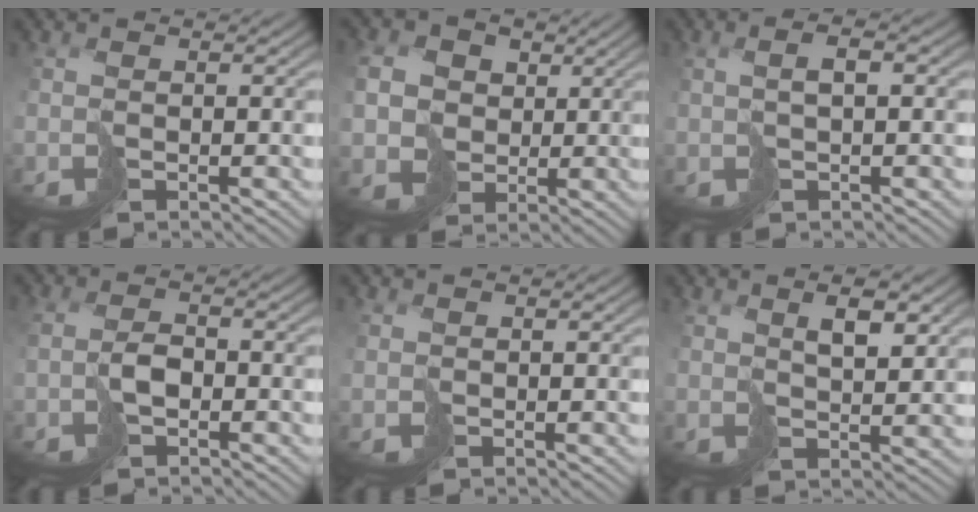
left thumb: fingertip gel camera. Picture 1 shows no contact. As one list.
[{"total": 6.8, "force": [1.6, 6.0, 2.6], "torque": [-0.100, 0.011, 0.028]}, {"total": 2.2, "force": [0.6, 0.5, 2.1], "torque": [-0.039, 0.007, 0.011]}, {"total": 2.2, "force": [-0.7, 1.5, 1.4], "torque": [-0.031, 0.004, -0.016]}, {"total": 0.9, "force": [0.4, 0.7, -0.3], "torque": [0.006, -0.004, 0.010]}, {"total": 3.9, "force": [2.7, 1.0, 2.6], "torque": [-0.043, -0.001, 0.053]}]